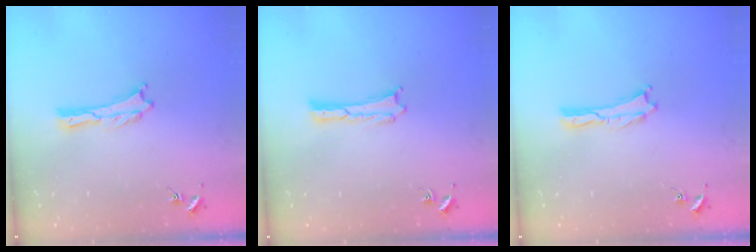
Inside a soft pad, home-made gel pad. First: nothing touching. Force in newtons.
{"total": 0.0}
{"total": 0.0}